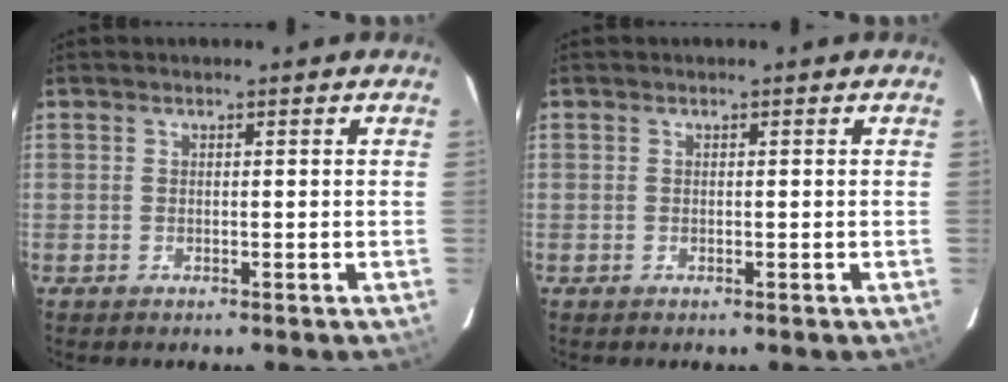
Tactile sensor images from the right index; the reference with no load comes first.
{"total": 0.0}